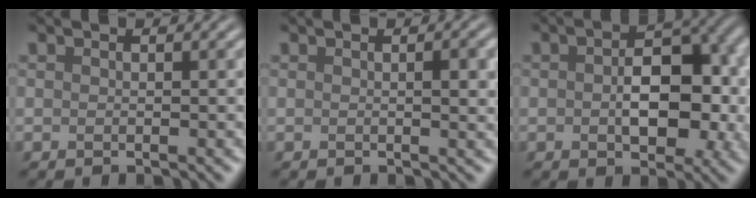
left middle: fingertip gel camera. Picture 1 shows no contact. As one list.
[{"total": 2.1, "force": [0.2, 0.5, 2.0], "torque": [-0.026, 0.001, 0.003]}, {"total": 7.7, "force": [-0.2, 4.6, 6.2], "torque": [-0.088, -0.004, -0.001]}]